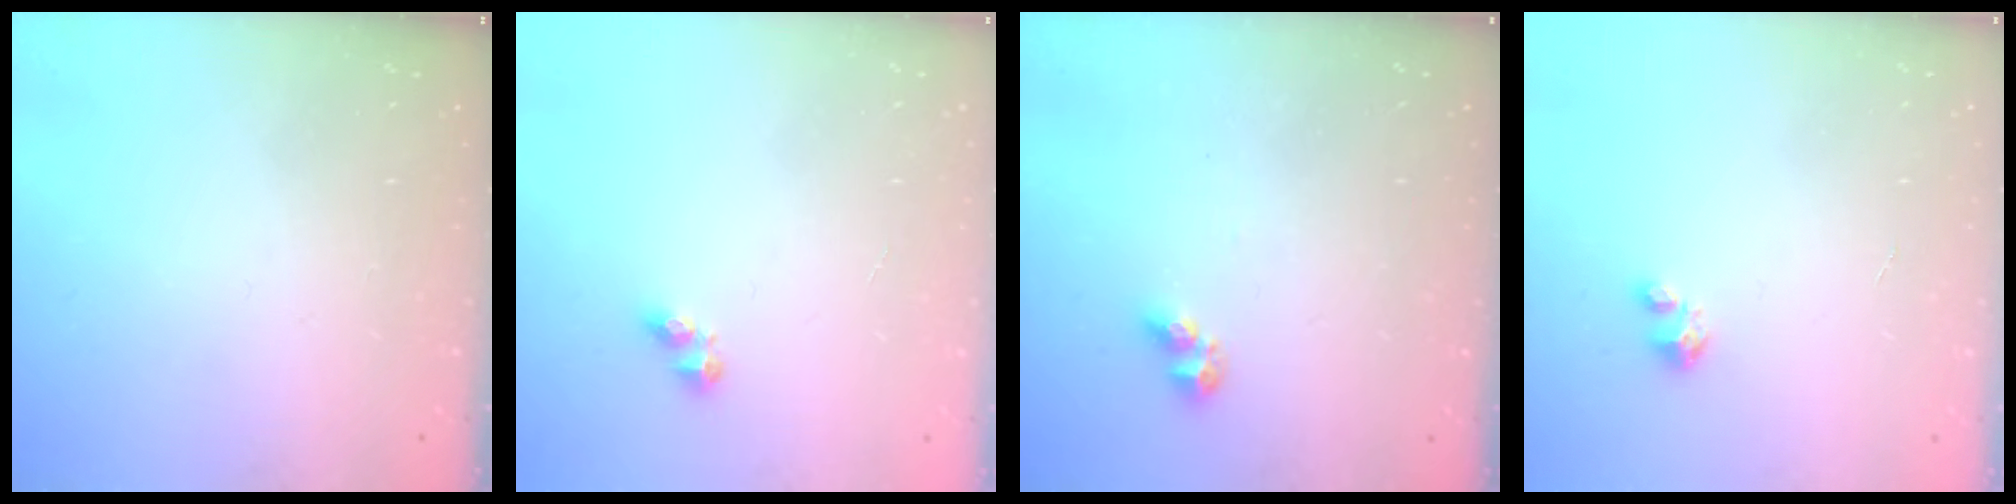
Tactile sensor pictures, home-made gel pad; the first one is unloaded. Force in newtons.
{"total": 4.1, "press": 4.1, "slide": 0.6}
{"total": 5.0, "press": 5.0, "slide": 0.1}
{"total": 1.8, "press": 1.8, "slide": 0.1}